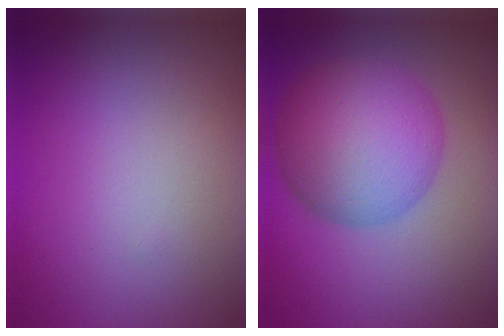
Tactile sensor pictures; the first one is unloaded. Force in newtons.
{"total": 9.1, "press": 9.1, "slide": 0.2}